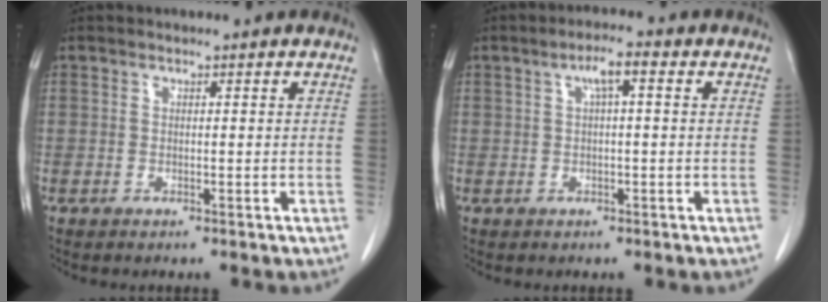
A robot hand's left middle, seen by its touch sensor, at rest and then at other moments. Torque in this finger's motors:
{"motor_torque": [1.37, -0.42, 0.11, 0.07]}